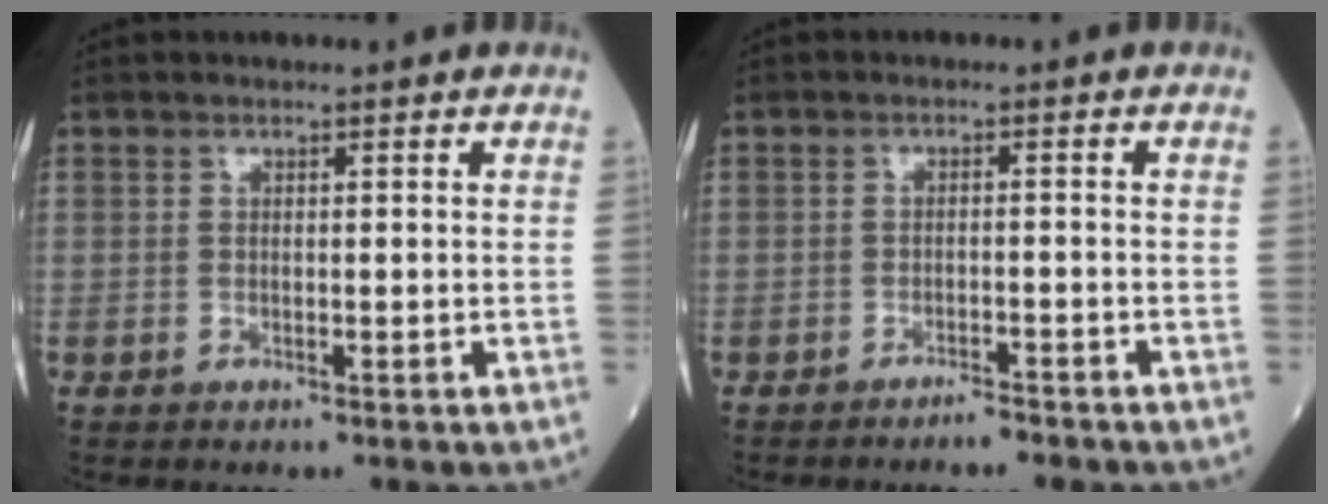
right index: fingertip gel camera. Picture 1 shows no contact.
{"total": 2.2, "force": [-2.0, 0.2, 0.9], "torque": [-0.016, -0.001, -0.028]}